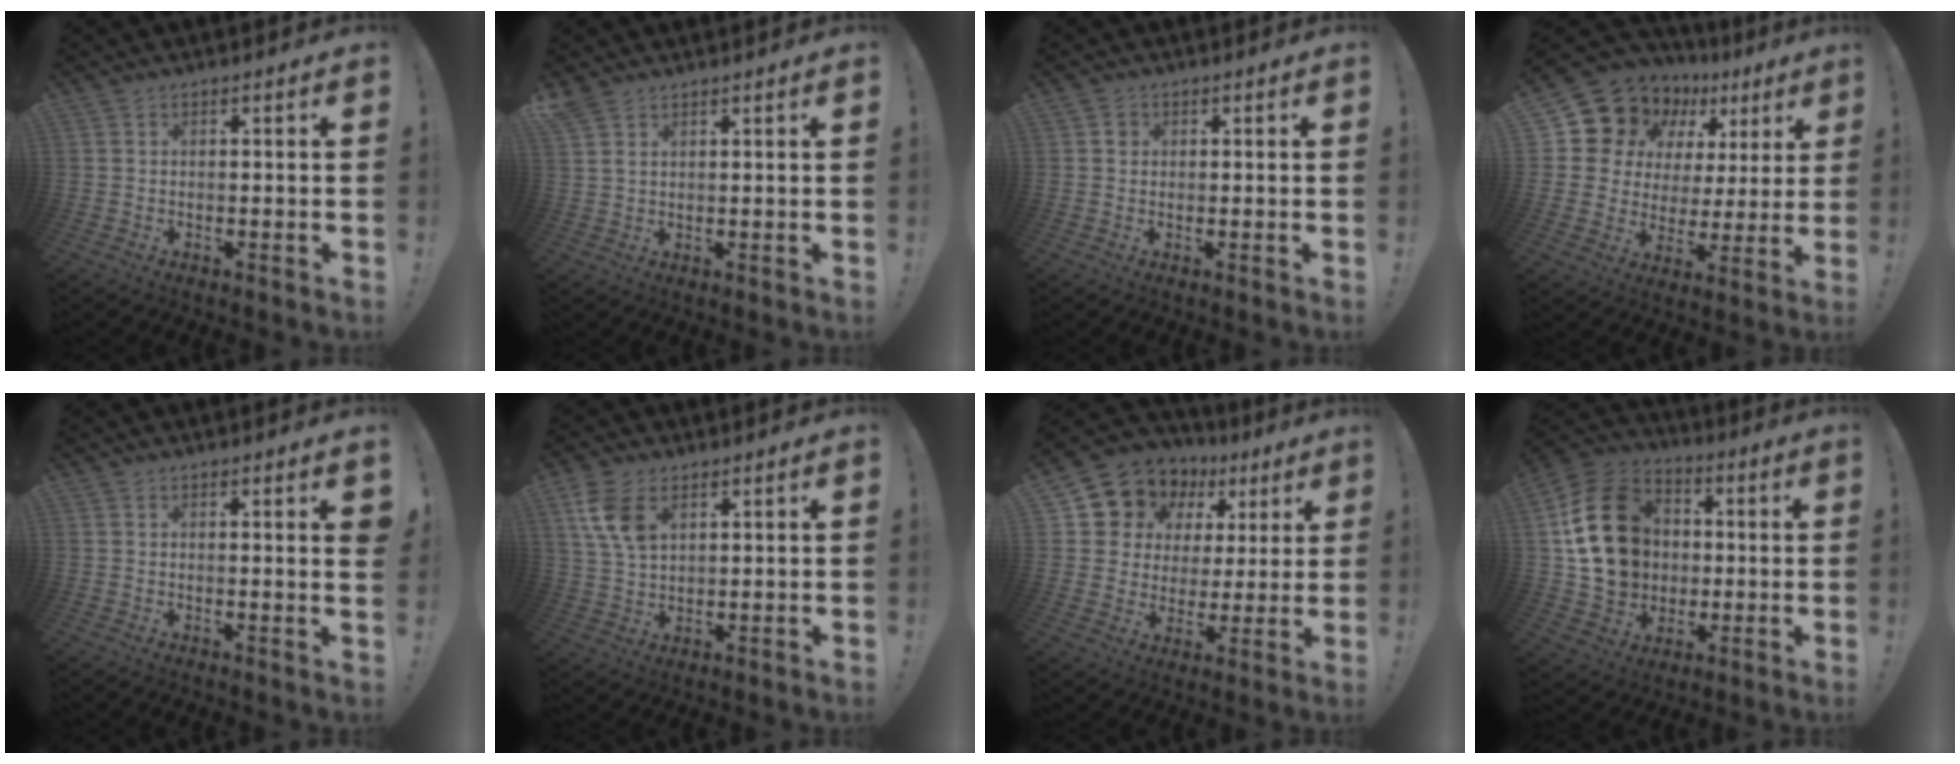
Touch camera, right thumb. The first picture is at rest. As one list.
[{"total": 3.2, "force": [2.4, 1.3, 1.7], "torque": [-0.031, -0.009, 0.046]}, {"total": 1.8, "force": [0.3, 1.7, 0.5], "torque": [-0.003, 0.002, 0.004]}, {"total": 13.7, "force": [9.9, 8.3, 4.6], "torque": [-0.077, -0.079, 0.191]}, {"total": 2.2, "force": [1.0, 0.0, 1.9], "torque": [-0.016, -0.011, 0.013]}, {"total": 9.3, "force": [4.2, 5.7, 6.1], "torque": [-0.119, -0.008, 0.081]}, {"total": 10.2, "force": [6.5, 7.6, 2.1], "torque": [-0.040, -0.055, 0.128]}, {"total": 21.3, "force": [2.2, 17.5, 12.0], "torque": [-0.193, 0.013, 0.062]}]